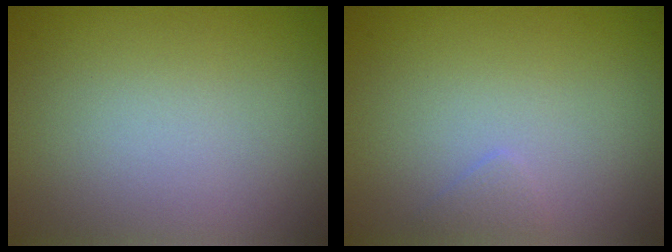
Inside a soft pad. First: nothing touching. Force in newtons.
{"total": 0.7, "press": 0.7, "slide": 0.0}